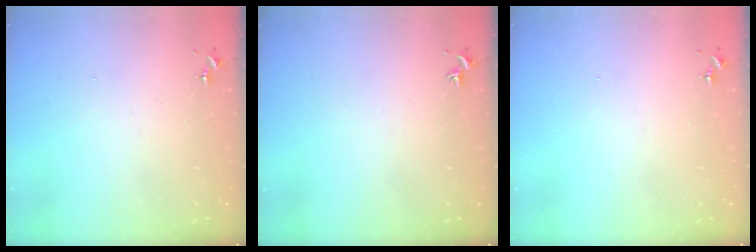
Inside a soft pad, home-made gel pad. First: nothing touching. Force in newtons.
{"total": 0.0}
{"total": 0.0}